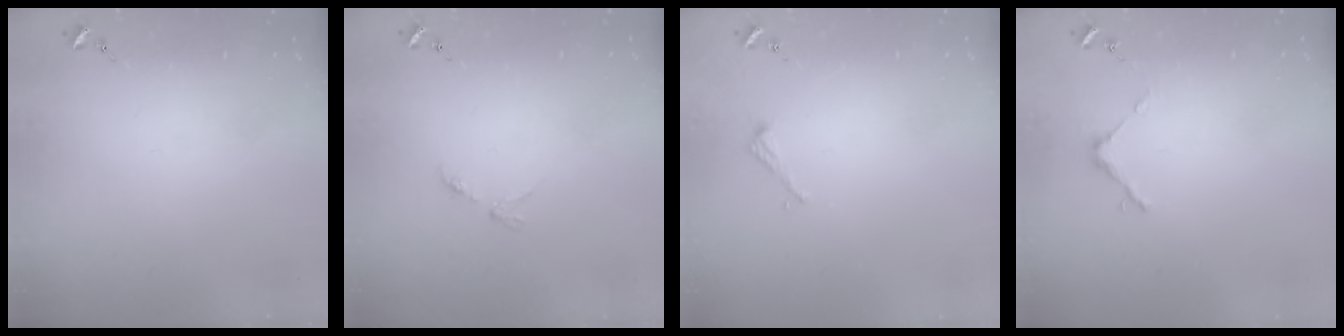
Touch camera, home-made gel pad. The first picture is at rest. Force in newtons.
{"total": 2.8, "press": 2.8, "slide": 0.5}
{"total": 2.2, "press": 2.2, "slide": 0.2}
{"total": 3.7, "press": 3.7, "slide": 0.3}